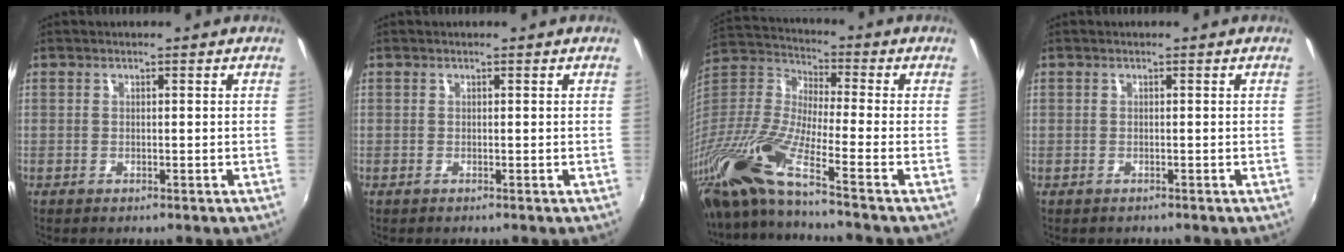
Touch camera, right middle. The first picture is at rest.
{"total": 0.0}
{"total": 17.3, "force": [-13.2, -0.4, 11.3], "torque": [-0.218, -0.037, -0.269]}
{"total": 0.6, "force": [-0.4, 0.5, 0.0], "torque": [0.000, -0.003, -0.005]}